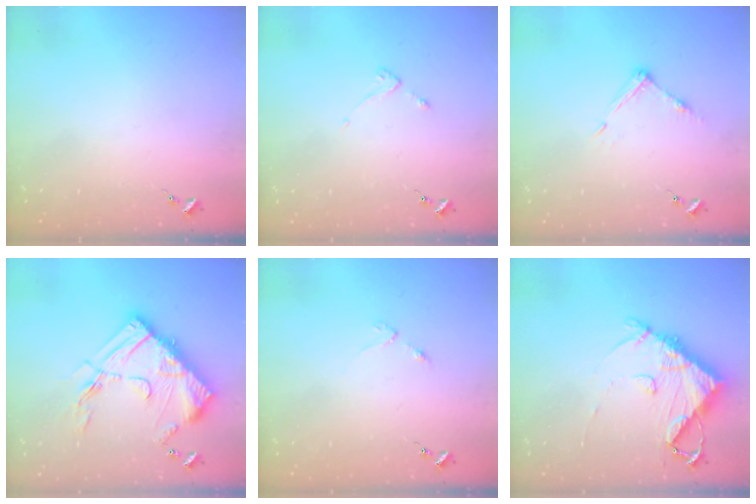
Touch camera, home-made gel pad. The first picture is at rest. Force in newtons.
{"total": 2.2, "press": 2.1, "slide": 0.4}
{"total": 6.8, "press": 6.7, "slide": 0.4}
{"total": 21.5, "press": 21.4, "slide": 1.6}
{"total": 2.5, "press": 2.4, "slide": 0.4}
{"total": 11.0, "press": 10.9, "slide": 1.4}